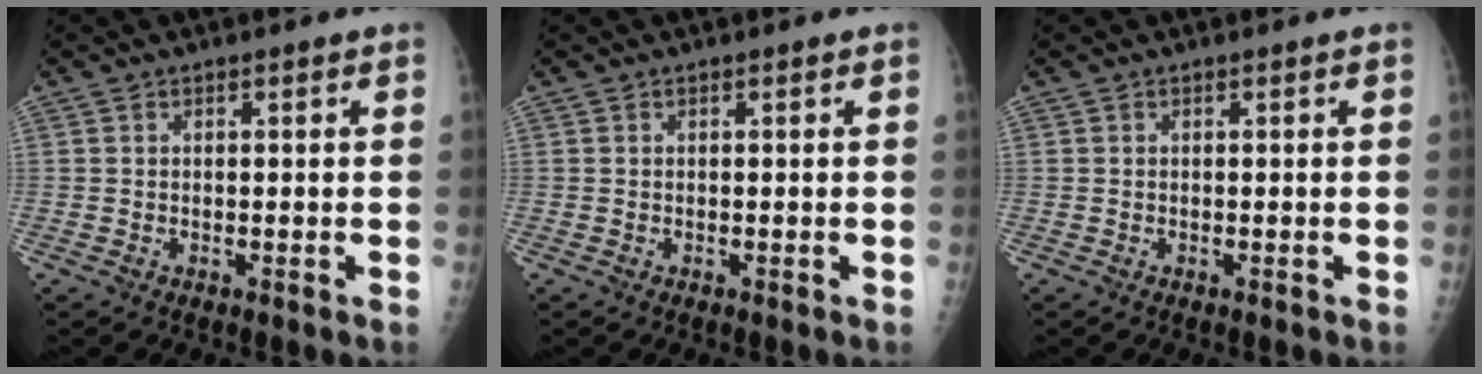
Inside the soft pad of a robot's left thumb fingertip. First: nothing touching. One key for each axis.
{"total": 0.0}
{"total": 0.0}